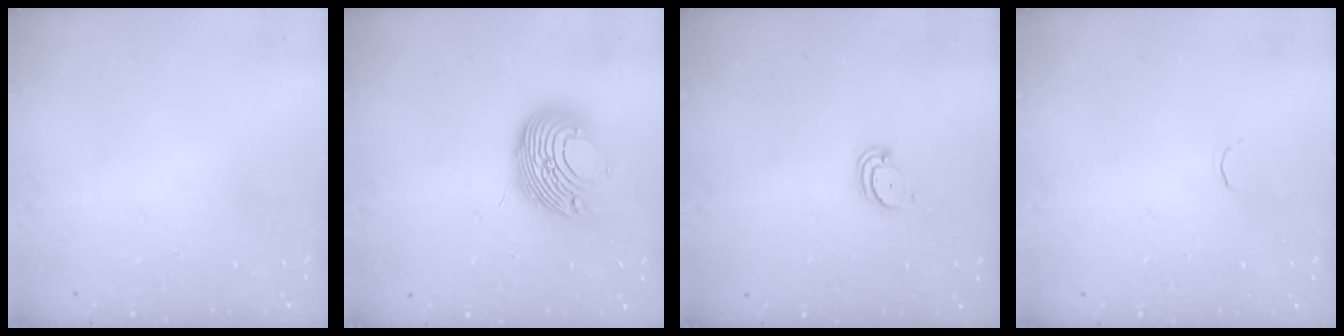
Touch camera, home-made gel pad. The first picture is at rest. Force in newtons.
{"total": 14.2, "press": 14.2, "slide": 0.0}
{"total": 2.1, "press": 2.1, "slide": 0.1}
{"total": 1.7, "press": 1.6, "slide": 0.5}